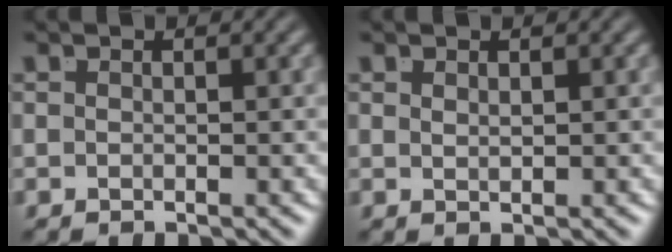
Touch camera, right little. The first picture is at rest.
{"total": 1.1, "force": [0.4, -1.0, 0.2], "torque": [0.001, -0.008, 0.018]}